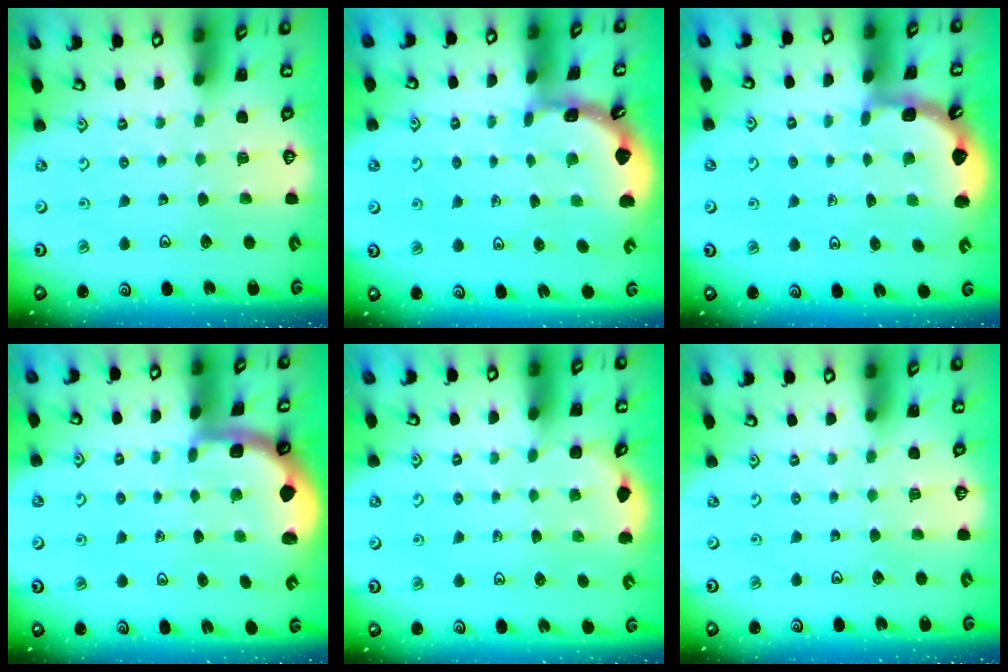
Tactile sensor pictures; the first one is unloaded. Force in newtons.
{"total": 1.7, "press": 1.7, "slide": 0.2}
{"total": 2.0, "press": 2.0, "slide": 0.2}
{"total": 1.5, "press": 1.5, "slide": 0.2}
{"total": 2.0, "press": 1.7, "slide": 1.1}
{"total": 0.0}